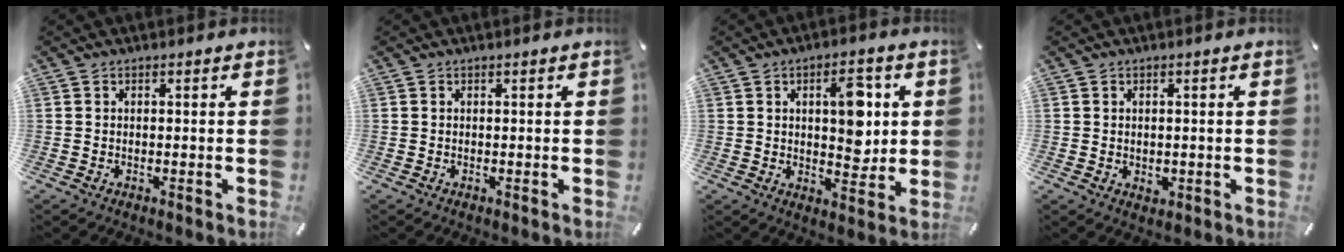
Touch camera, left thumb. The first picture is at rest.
{"total": 0.0}
{"total": 10.8, "force": [2.2, 6.2, 8.5], "torque": [-0.109, -0.003, 0.035]}
{"total": 1.5, "force": [-0.2, 1.3, 0.7], "torque": [-0.006, 0.001, -0.005]}